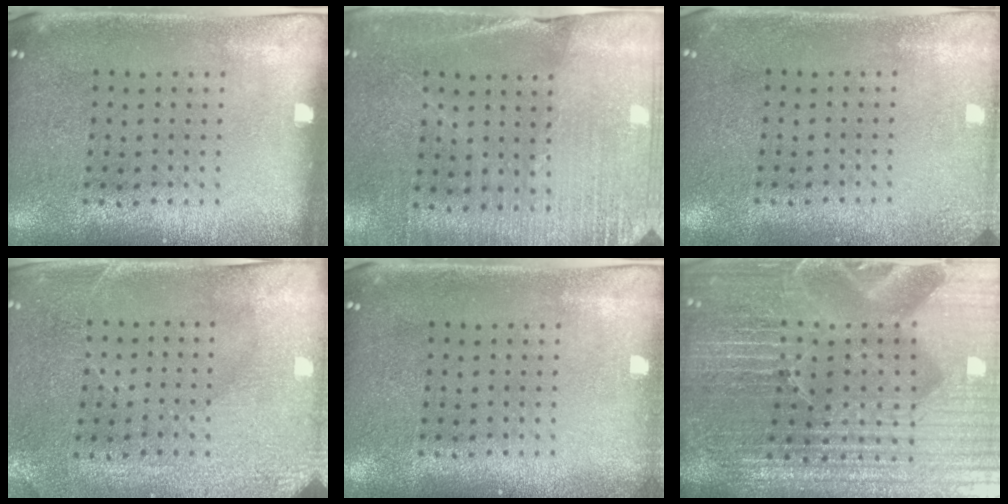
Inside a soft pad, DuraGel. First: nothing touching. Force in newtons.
{"total": 2.8, "press": 2.8, "slide": 0.2}
{"total": 1.6, "press": 1.6, "slide": 0.2}
{"total": 2.9, "press": 2.7, "slide": 1.0}
{"total": 0.7, "press": 0.7, "slide": 0.0}
{"total": 7.1, "press": 6.2, "slide": 3.4}